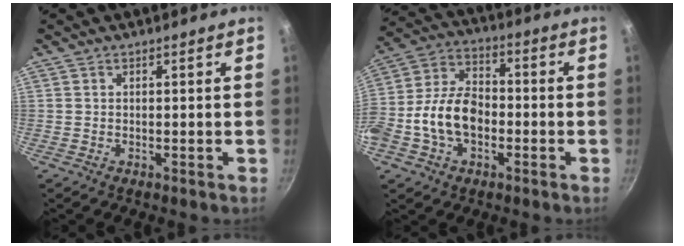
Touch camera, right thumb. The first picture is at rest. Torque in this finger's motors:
{"motor_torque": [1.92, 2.16, 1.11, -0.81, 0.29]}